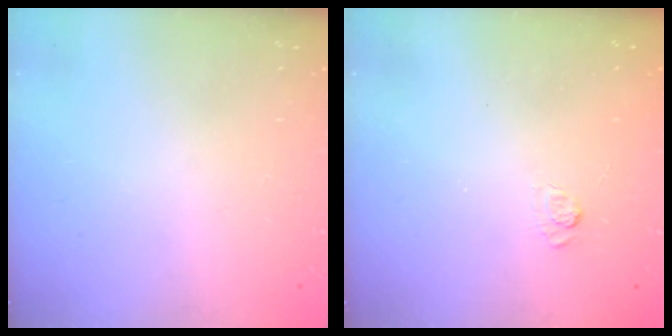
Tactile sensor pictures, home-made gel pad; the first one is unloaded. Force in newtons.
{"total": 2.2, "press": 1.8, "slide": 1.3}